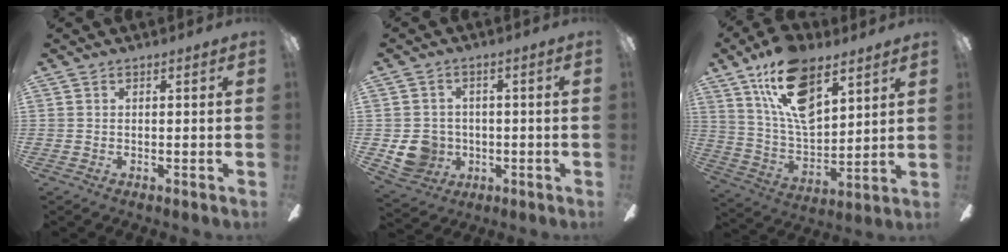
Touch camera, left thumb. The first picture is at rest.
{"total": 7.5, "force": [-0.7, 7.2, 2.1], "torque": [-0.063, 0.001, -0.007]}
{"total": 18.5, "force": [11.0, 9.2, 11.7], "torque": [-0.214, -0.045, 0.195]}